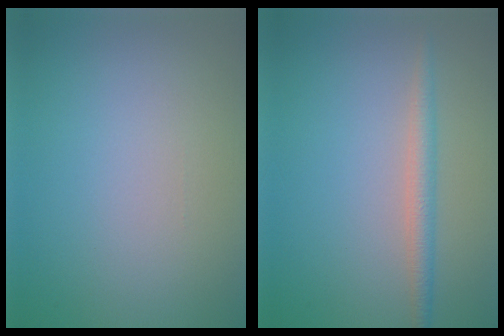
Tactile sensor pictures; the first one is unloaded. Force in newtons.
{"total": 2.2, "press": 2.2, "slide": 0.0}